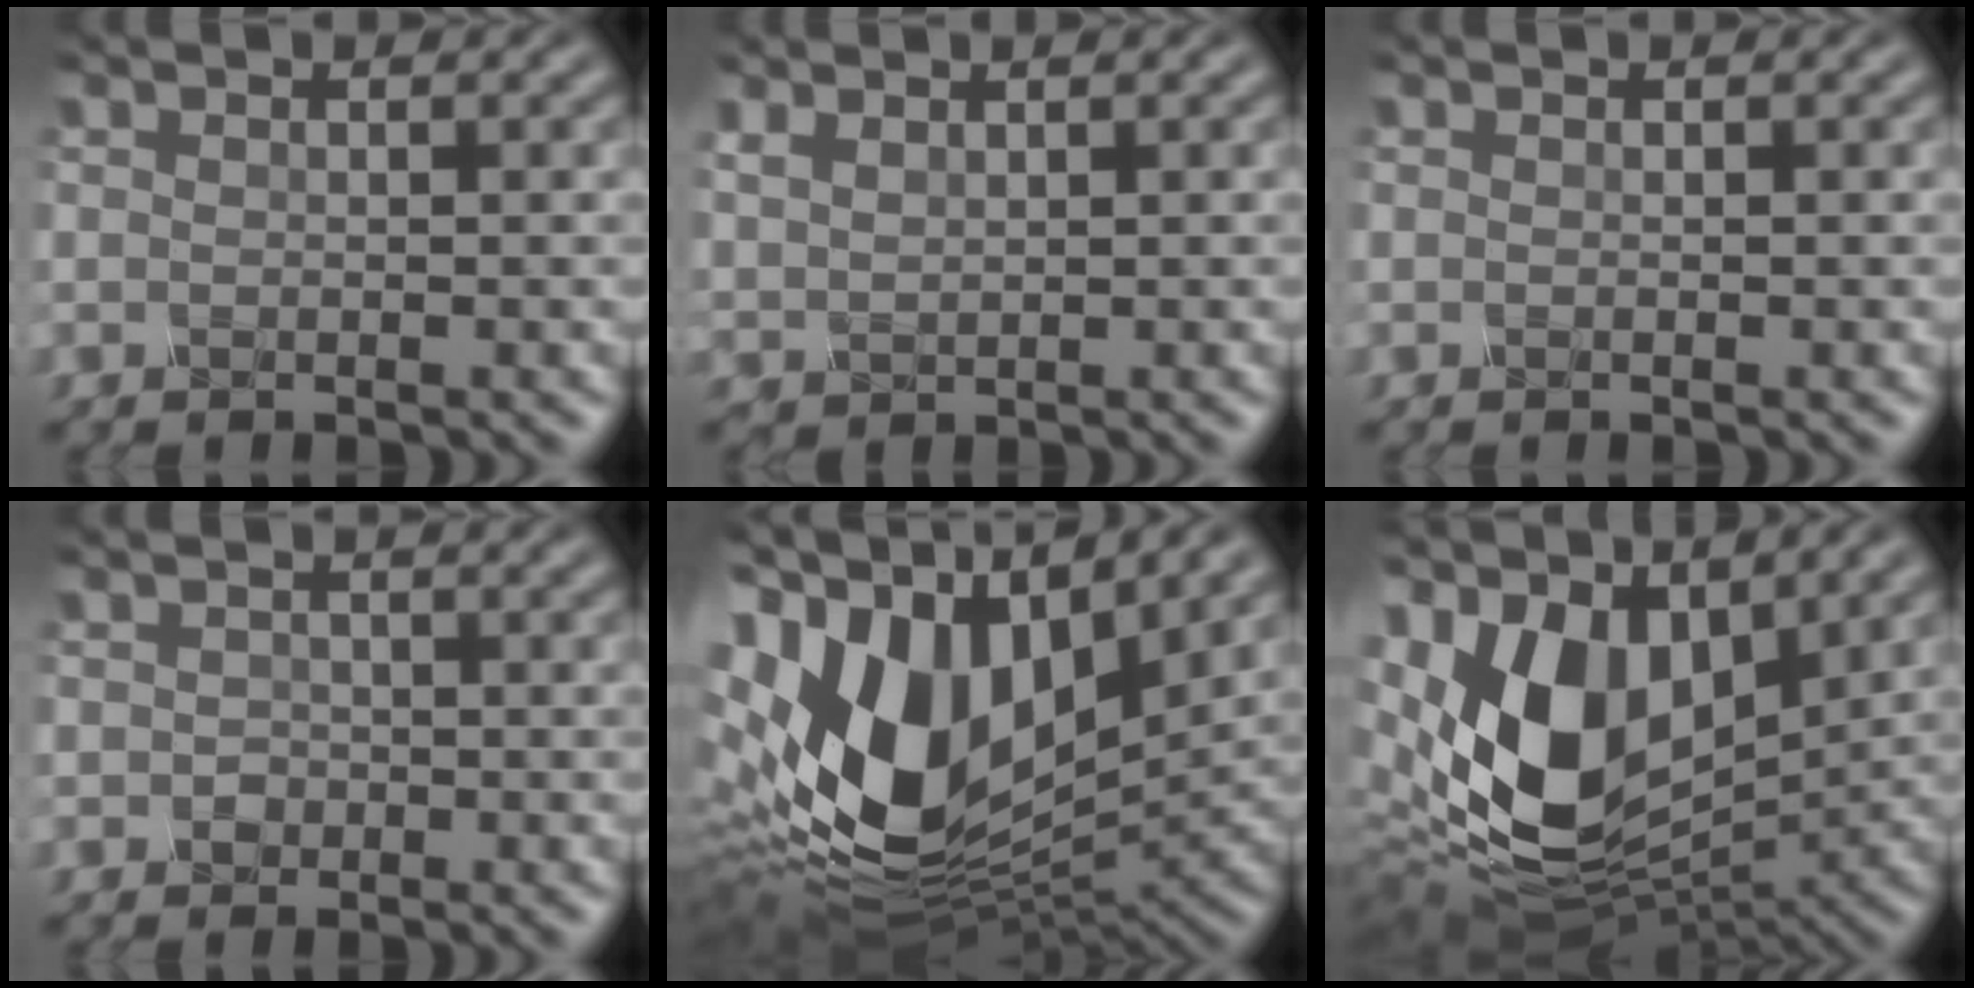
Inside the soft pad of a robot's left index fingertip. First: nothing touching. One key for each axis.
{"total": 1.3, "fx": 1.2, "fy": -0.2, "fz": -0.5, "tx": -0.008, "ty": 0.004, "tz": 0.034}
{"total": 0.0}
{"total": 0.8, "fx": -0.4, "fy": 0.1, "fz": -0.7, "tx": -0.001, "ty": 0.004, "tz": -0.001}
{"total": 15.7, "fx": 3.0, "fy": 8.9, "fz": 12.5, "tx": -0.287, "ty": -0.006, "tz": 0.061}
{"total": 12.1, "fx": 2.6, "fy": 7.1, "fz": 9.5, "tx": -0.210, "ty": -0.015, "tz": 0.053}